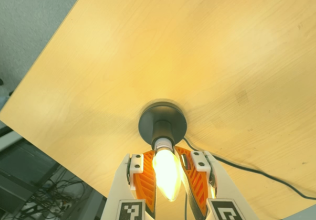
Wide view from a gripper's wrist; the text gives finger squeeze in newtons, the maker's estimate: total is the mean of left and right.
{"total": 19.1, "left": 20.3, "right": 17.9}